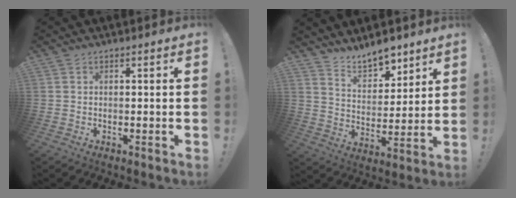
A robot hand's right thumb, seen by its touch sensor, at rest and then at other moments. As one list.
[{"total": 10.1, "force": [8.9, 3.7, 3.0], "torque": [-0.045, -0.071, 0.167]}]